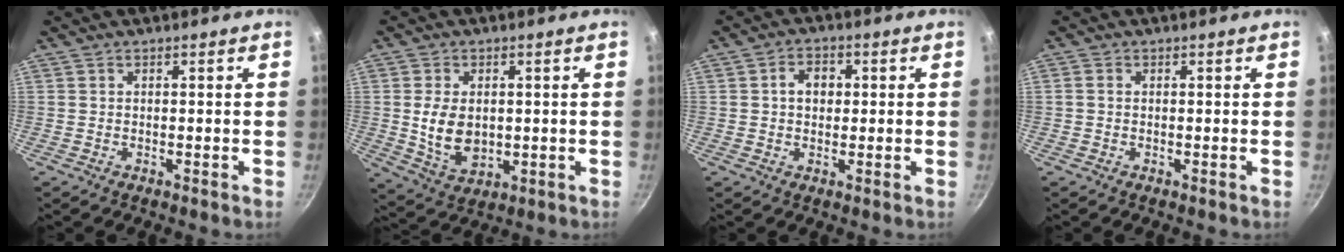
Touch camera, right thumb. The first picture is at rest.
{"total": 8.9, "force": [0.5, 5.9, 6.6], "torque": [-0.113, -0.013, 0.021]}
{"total": 4.4, "force": [0.6, 3.5, 2.7], "torque": [-0.023, 0.009, 0.004]}
{"total": 0.8, "force": [0.0, 0.7, 0.5], "torque": [-0.008, 0.004, -0.002]}